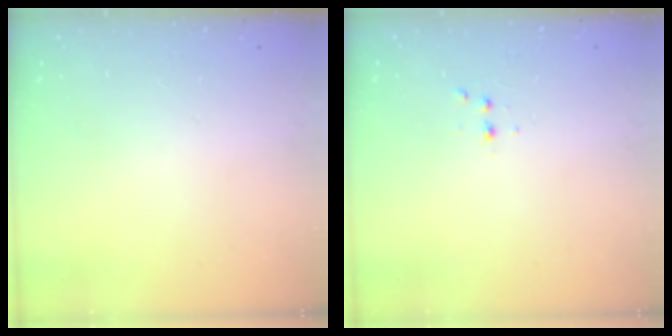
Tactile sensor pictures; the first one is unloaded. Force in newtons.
{"total": 2.9, "press": 2.7, "slide": 1.0}